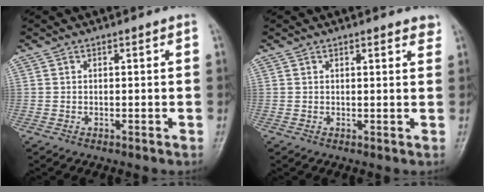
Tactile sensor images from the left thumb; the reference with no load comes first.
{"total": 2.5, "force": [1.9, 0.7, 1.5], "torque": [-0.006, -0.002, 0.020]}